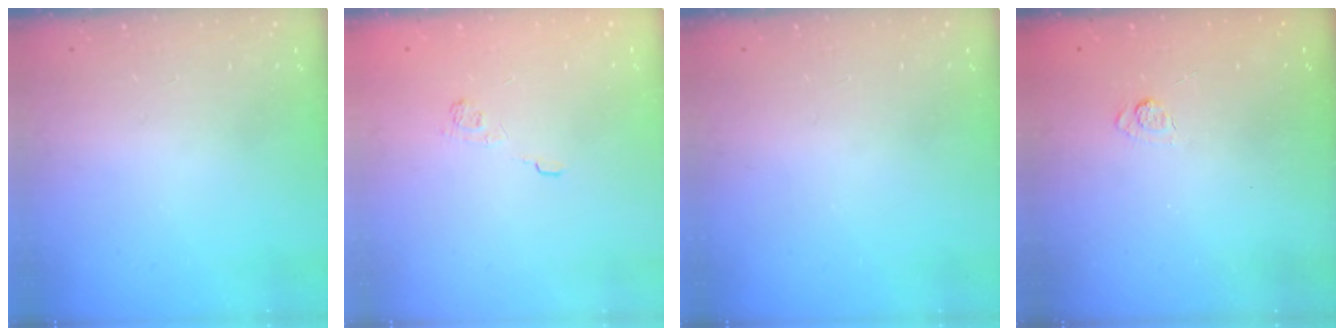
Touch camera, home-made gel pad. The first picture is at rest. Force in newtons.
{"total": 2.3, "press": 1.8, "slide": 1.3}
{"total": 0.0}
{"total": 2.2, "press": 1.8, "slide": 1.3}